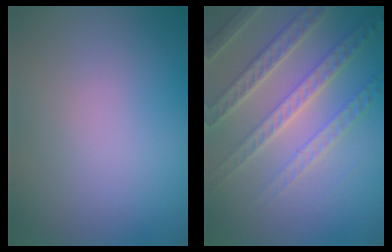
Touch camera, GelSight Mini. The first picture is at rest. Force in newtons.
{"total": 5.6, "press": 4.8, "slide": 2.8}